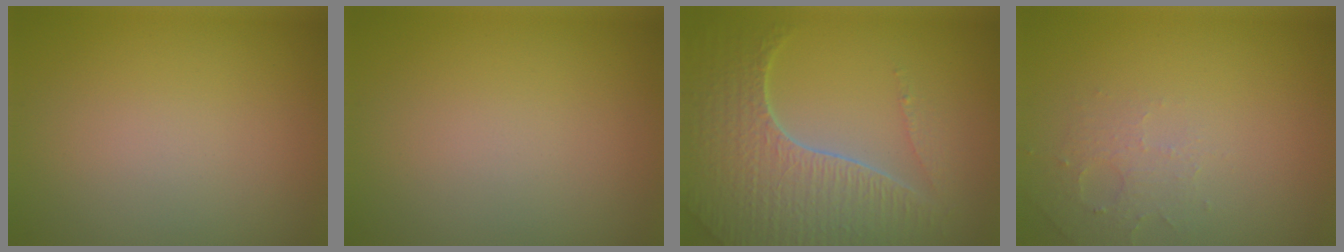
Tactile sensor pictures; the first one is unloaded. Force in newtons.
{"total": 0.0}
{"total": 7.4, "press": 5.3, "slide": 5.2}
{"total": 1.8, "press": 1.7, "slide": 0.4}